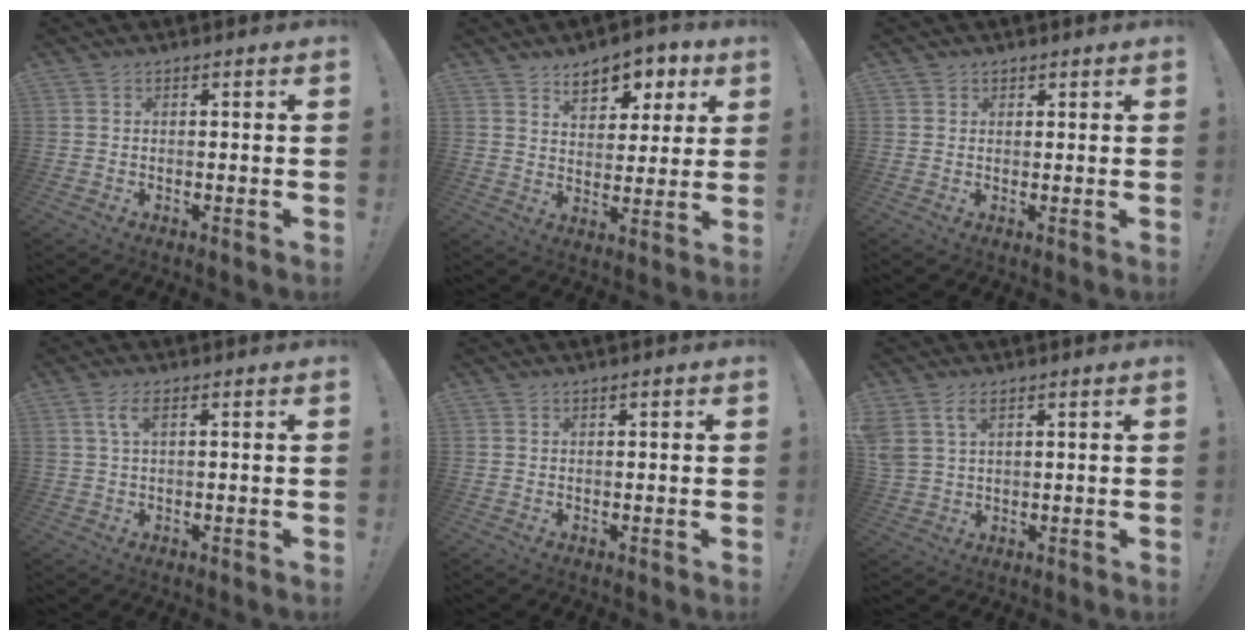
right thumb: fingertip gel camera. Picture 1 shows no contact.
{"total": 9.1, "force": [5.6, 5.7, 4.3], "torque": [-0.046, -0.038, 0.099]}
{"total": 1.3, "force": [0.9, 1.0, 0.1], "torque": [0.001, -0.004, 0.016]}
{"total": 3.7, "force": [1.4, 1.1, 3.2], "torque": [-0.060, 0.002, 0.024]}
{"total": 0.5, "force": [0.4, 0.1, 0.3], "torque": [-0.007, 0.002, 0.008]}
{"total": 5.3, "force": [3.0, 3.0, 3.2], "torque": [-0.070, -0.010, 0.059]}